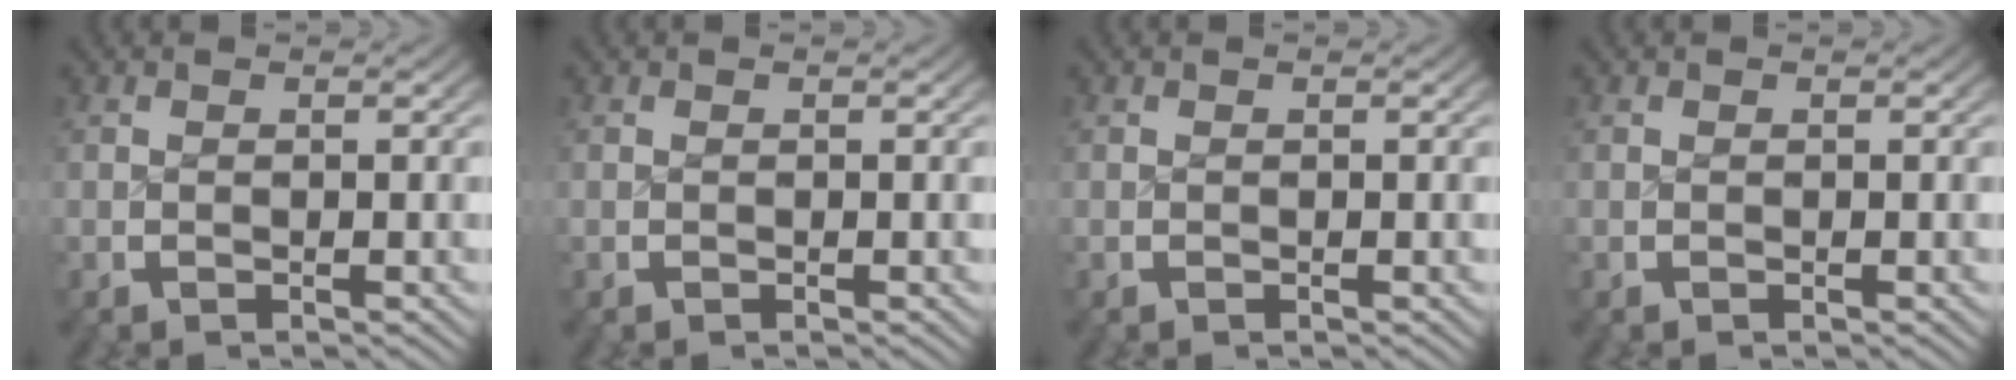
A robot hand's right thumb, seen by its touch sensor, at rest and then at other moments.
{"total": 0.0}
{"total": 0.0}
{"total": 0.0}